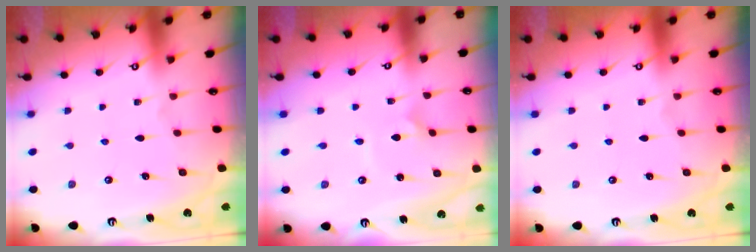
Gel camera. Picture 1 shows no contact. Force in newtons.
{"total": 1.4, "press": 1.4, "slide": 0.0}
{"total": 0.0}